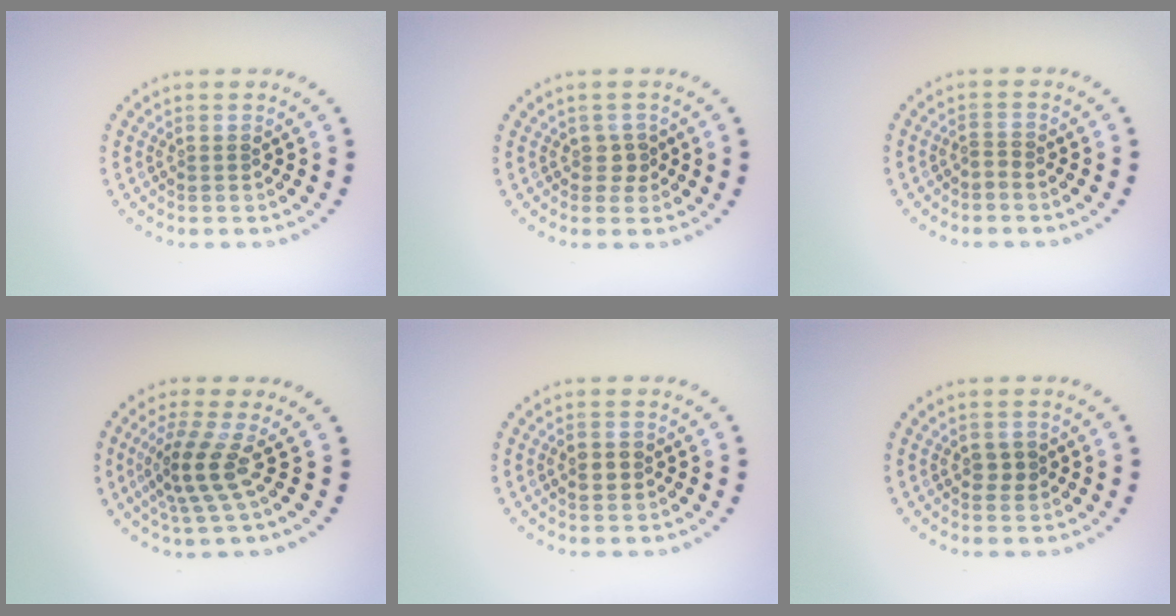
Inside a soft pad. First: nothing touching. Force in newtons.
{"total": 1.2, "press": 1.0, "slide": 0.7}
{"total": 0.8, "press": 0.2, "slide": 0.7}
{"total": 3.7, "press": 2.6, "slide": 2.5}
{"total": 1.9, "press": 1.9, "slide": 0.1}
{"total": 1.5, "press": 1.5, "slide": 0.1}